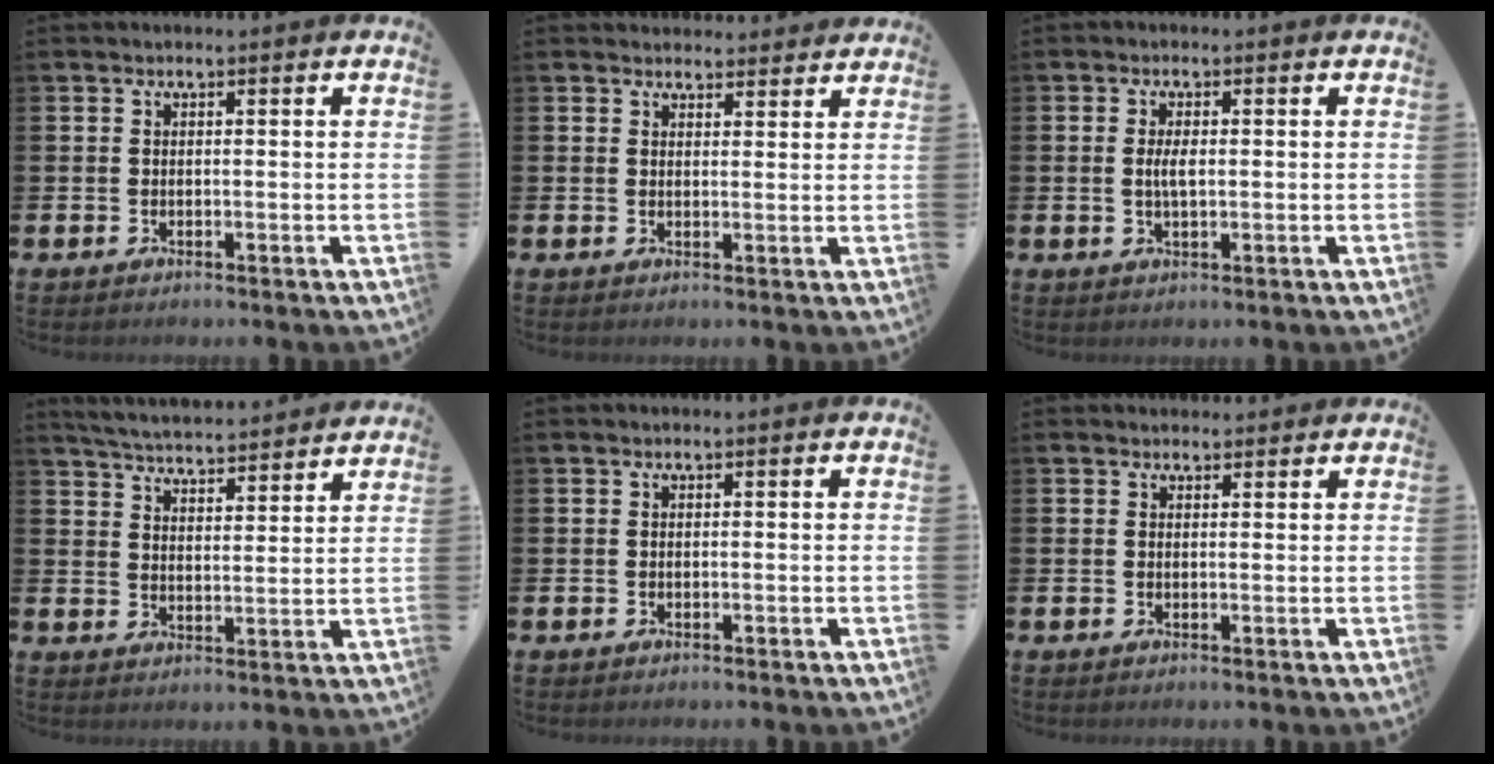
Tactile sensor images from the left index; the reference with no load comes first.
{"total": 2.5, "force": [2.4, 0.7, -0.2], "torque": [0.008, -0.013, 0.043]}
{"total": 2.7, "force": [0.0, 1.1, 2.5], "torque": [-0.048, 0.002, -0.001]}
{"total": 5.2, "force": [5.2, 0.2, 0.5], "torque": [-0.035, -0.037, 0.091]}
{"total": 0.0}
{"total": 1.2, "force": [1.1, 0.5, 0.1], "torque": [0.006, 0.000, 0.019]}